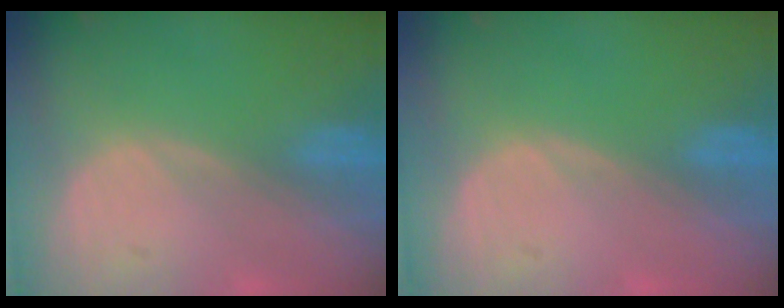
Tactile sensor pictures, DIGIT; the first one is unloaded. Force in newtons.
{"total": 0.0}